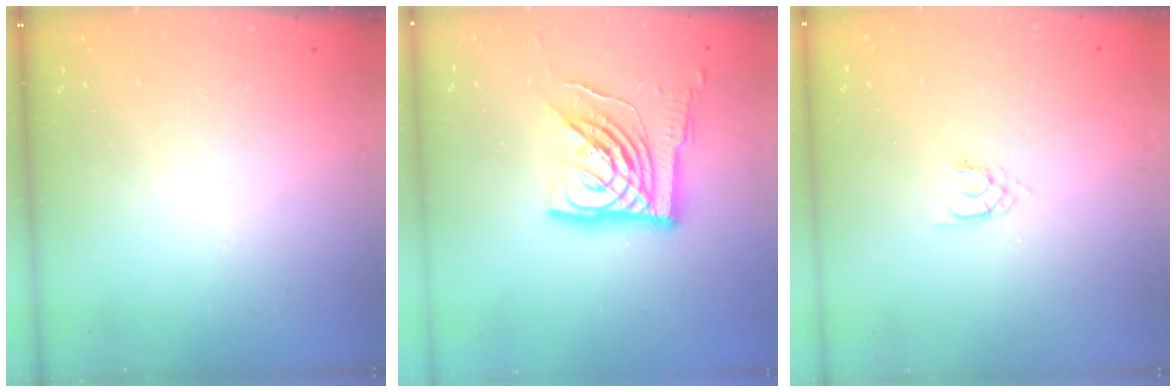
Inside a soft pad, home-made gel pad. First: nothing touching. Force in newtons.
{"total": 15.5, "press": 15.4, "slide": 1.8}
{"total": 1.3, "press": 1.2, "slide": 0.3}